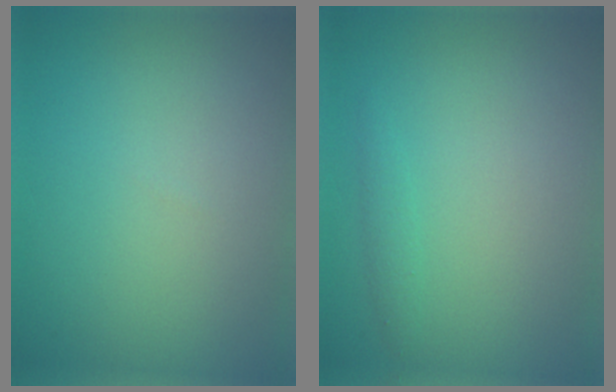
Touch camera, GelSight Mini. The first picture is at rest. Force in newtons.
{"total": 0.9, "press": 0.9, "slide": 0.0}